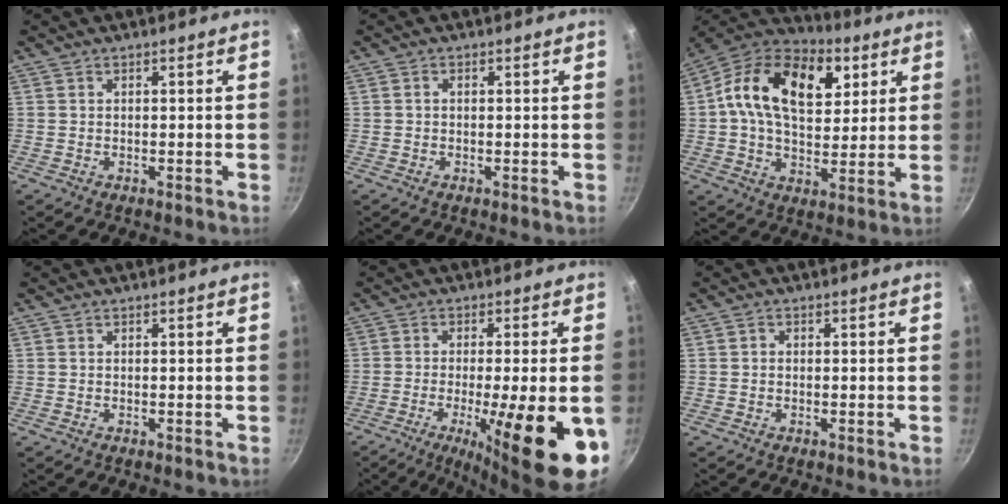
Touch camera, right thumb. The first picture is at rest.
{"total": 0.7, "force": [0.0, 0.5, 0.5], "torque": [-0.008, 0.005, 0.001]}
{"total": 21.5, "force": [6.6, 13.4, 15.4], "torque": [-0.232, -0.002, 0.094]}
{"total": 0.0}
{"total": 18.3, "force": [-6.0, 4.2, 16.8], "torque": [-0.236, -0.004, -0.083]}
{"total": 0.8, "force": [-0.1, 0.7, 0.3], "torque": [-0.005, 0.004, -0.002]}